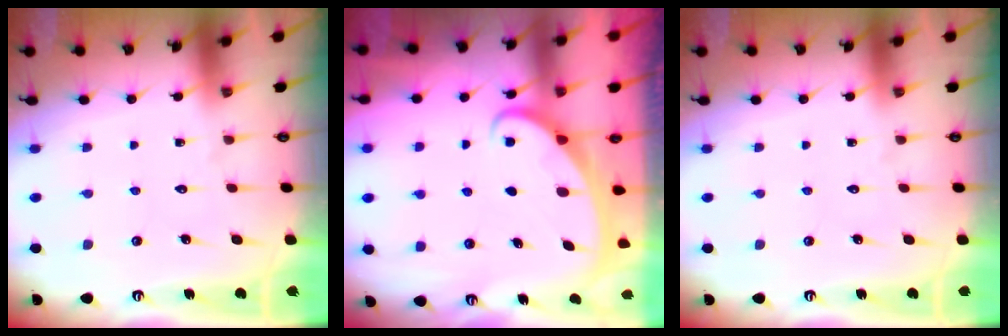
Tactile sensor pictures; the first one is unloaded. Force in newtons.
{"total": 2.2, "press": 2.1, "slide": 0.3}
{"total": 0.0}